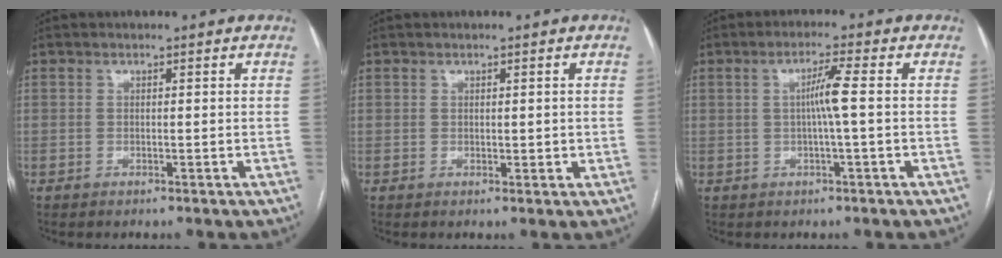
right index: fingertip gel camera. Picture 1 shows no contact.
{"total": 1.2, "force": [0.2, 0.9, 0.8], "torque": [-0.010, -0.001, 0.005]}
{"total": 4.0, "force": [0.1, -0.6, 4.0], "torque": [-0.072, 0.004, 0.002]}